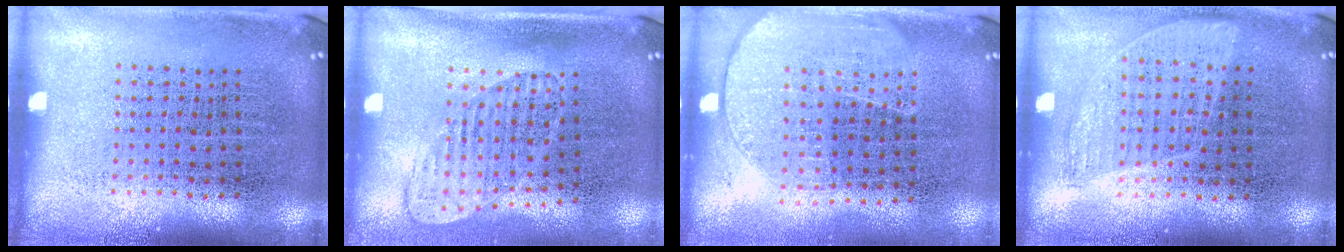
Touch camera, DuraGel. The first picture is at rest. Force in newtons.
{"total": 1.4, "press": 1.1, "slide": 0.9}
{"total": 1.9, "press": 1.5, "slide": 1.1}
{"total": 0.9, "press": 0.8, "slide": 0.4}